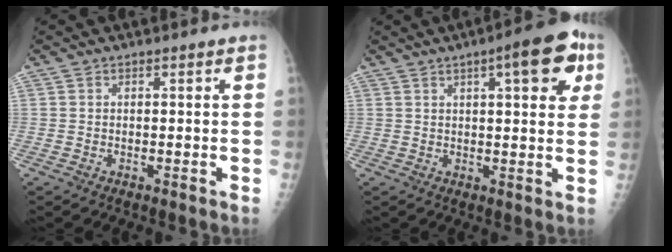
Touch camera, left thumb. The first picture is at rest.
{"total": 11.3, "force": [4.7, 3.4, 9.7], "torque": [-0.102, -0.002, 0.054]}